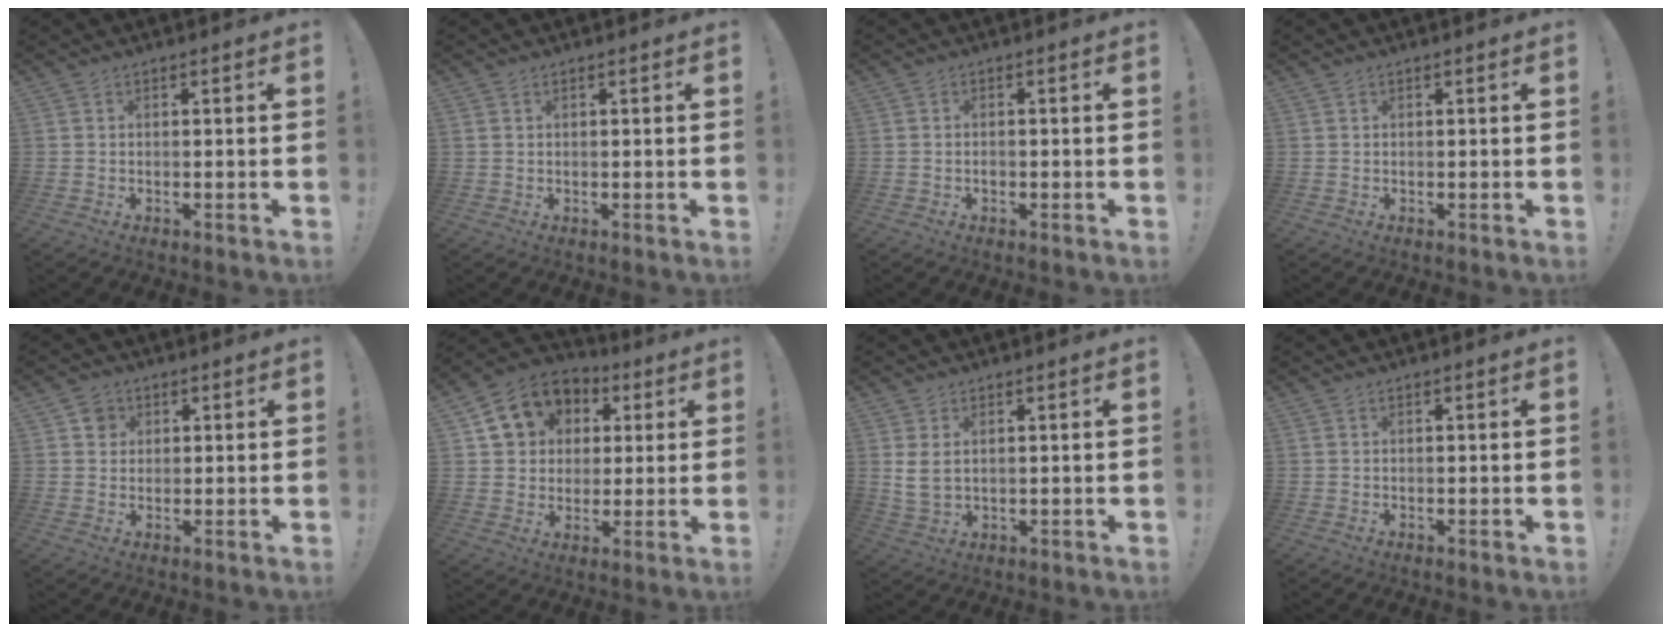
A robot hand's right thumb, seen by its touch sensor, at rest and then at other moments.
{"total": 0.7, "force": [0.5, 0.3, 0.4], "torque": [-0.012, 0.001, 0.011]}
{"total": 0.9, "force": [-0.6, 0.6, 0.4], "torque": [0.003, -0.001, -0.013]}
{"total": 0.0}
{"total": 4.0, "force": [1.5, 3.6, 1.1], "torque": [-0.008, 0.001, 0.026]}
{"total": 12.8, "force": [4.9, 10.6, 5.1], "torque": [-0.073, -0.018, 0.099]}
{"total": 4.8, "force": [1.8, 2.9, 3.4], "torque": [-0.057, -0.008, 0.032]}
{"total": 0.0}